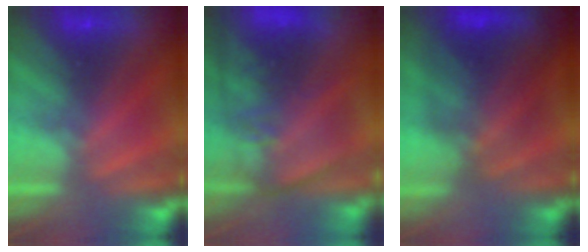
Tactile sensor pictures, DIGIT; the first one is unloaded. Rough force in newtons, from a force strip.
{"total": 7.8}
{"total": 7.2}